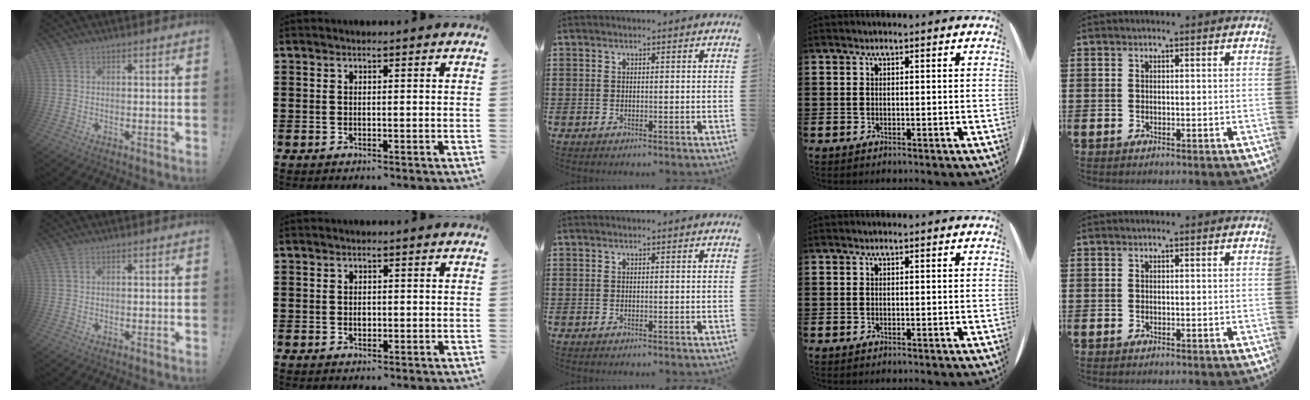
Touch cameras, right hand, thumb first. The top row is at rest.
{"thumb": {"total": 1.4, "force": [0.6, 0.6, 1.1], "torque": [-0.021, 0.001, 0.011]}, "index": {"total": 1.0, "force": [-0.1, 0.7, 0.8], "torque": [-0.017, 0.001, -0.001]}}